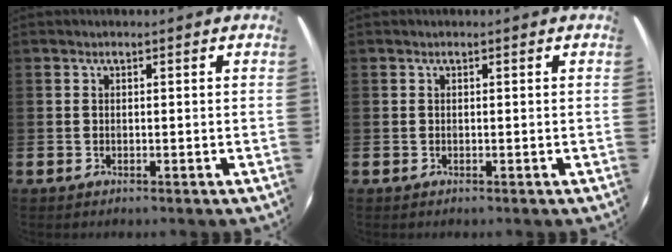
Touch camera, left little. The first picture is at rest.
{"total": 0.0}